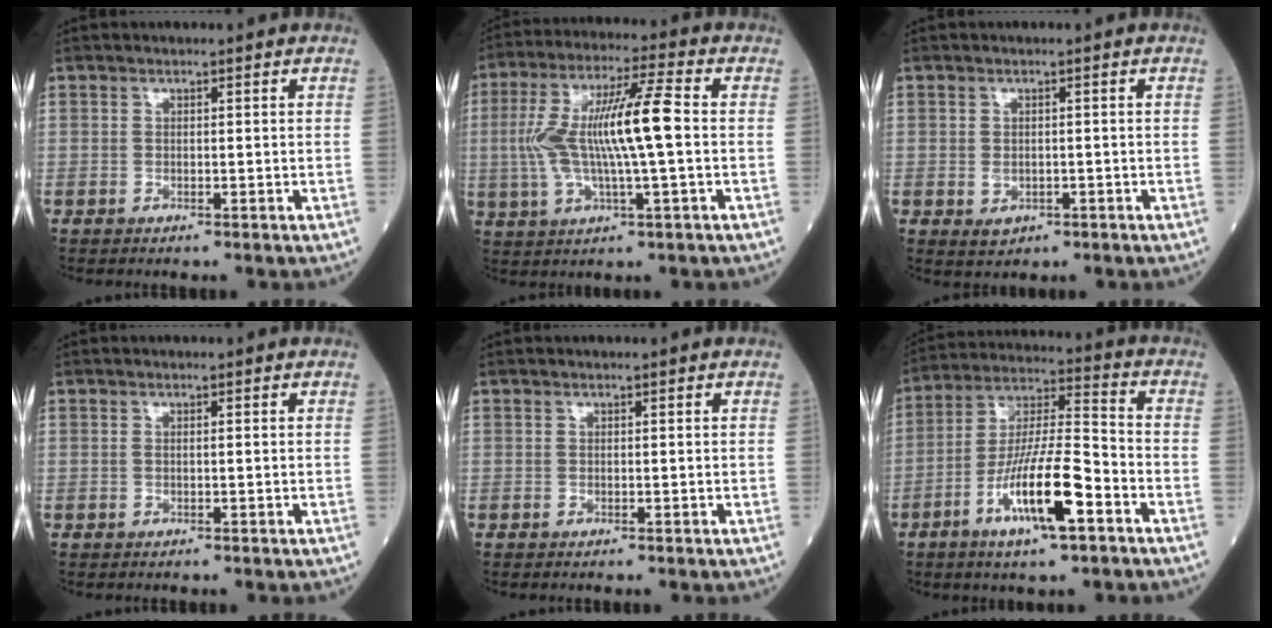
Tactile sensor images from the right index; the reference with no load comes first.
{"total": 13.3, "force": [0.2, 1.3, 13.3], "torque": [-0.265, 0.016, 0.000]}
{"total": 1.9, "force": [-0.9, 1.1, 1.3], "torque": [-0.022, -0.001, -0.007]}
{"total": 0.5, "force": [0.0, 0.1, 0.5], "torque": [-0.016, 0.001, 0.003]}
{"total": 0.0}
{"total": 14.9, "force": [-6.7, 2.1, 13.2], "torque": [-0.251, -0.006, -0.119]}